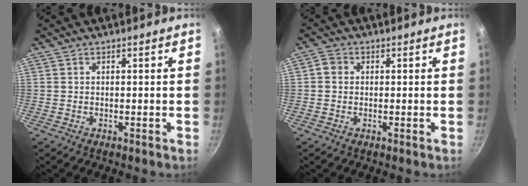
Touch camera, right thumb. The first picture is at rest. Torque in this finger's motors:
{"motor_torque": [-0.13, -0.05, 0.27, -0.24, 0.00]}